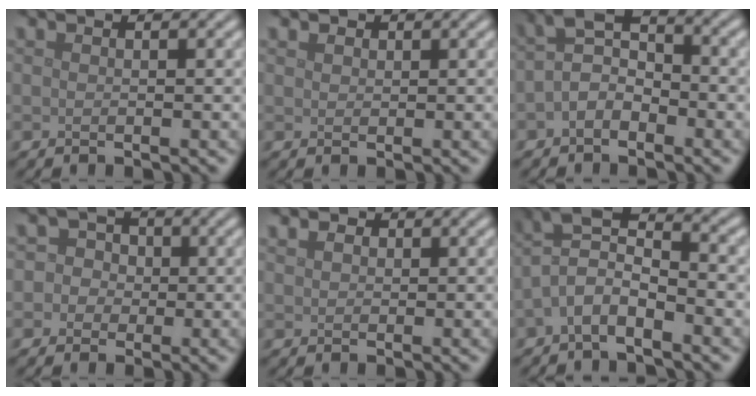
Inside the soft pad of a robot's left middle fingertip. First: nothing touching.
{"total": 0.8, "force": [0.5, 0.6, 0.1], "torque": [-0.003, 0.000, 0.010]}
{"total": 3.5, "force": [-1.2, 2.0, 2.6], "torque": [-0.054, 0.013, -0.030]}
{"total": 3.9, "force": [0.3, 3.7, 1.2], "torque": [0.015, 0.031, -0.022]}
{"total": 1.3, "force": [0.8, 0.9, 0.4], "torque": [-0.009, 0.006, 0.006]}
{"total": 4.5, "force": [-1.6, 1.9, 3.8], "torque": [-0.075, 0.010, -0.041]}